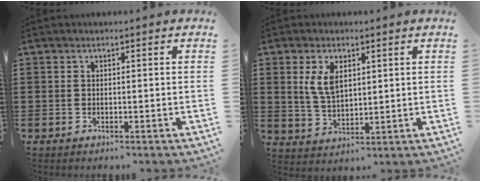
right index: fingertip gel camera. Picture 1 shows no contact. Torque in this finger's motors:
{"motor_torque": [0.49, 0.36, 0.16, 0.10]}